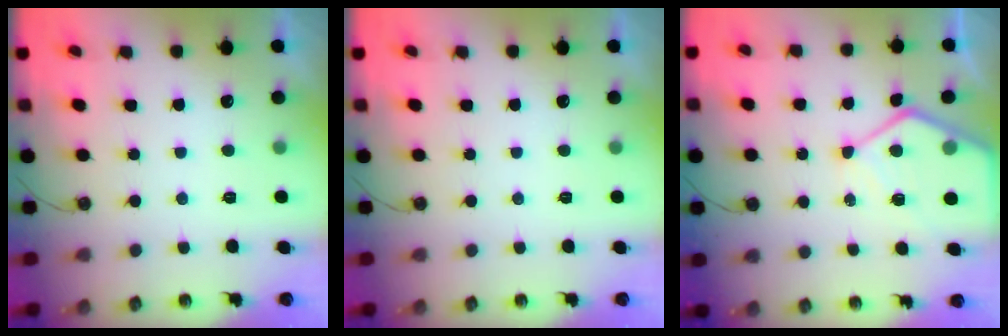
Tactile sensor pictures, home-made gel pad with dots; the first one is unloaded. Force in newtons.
{"total": 0.0}
{"total": 11.6, "press": 11.6, "slide": 1.1}